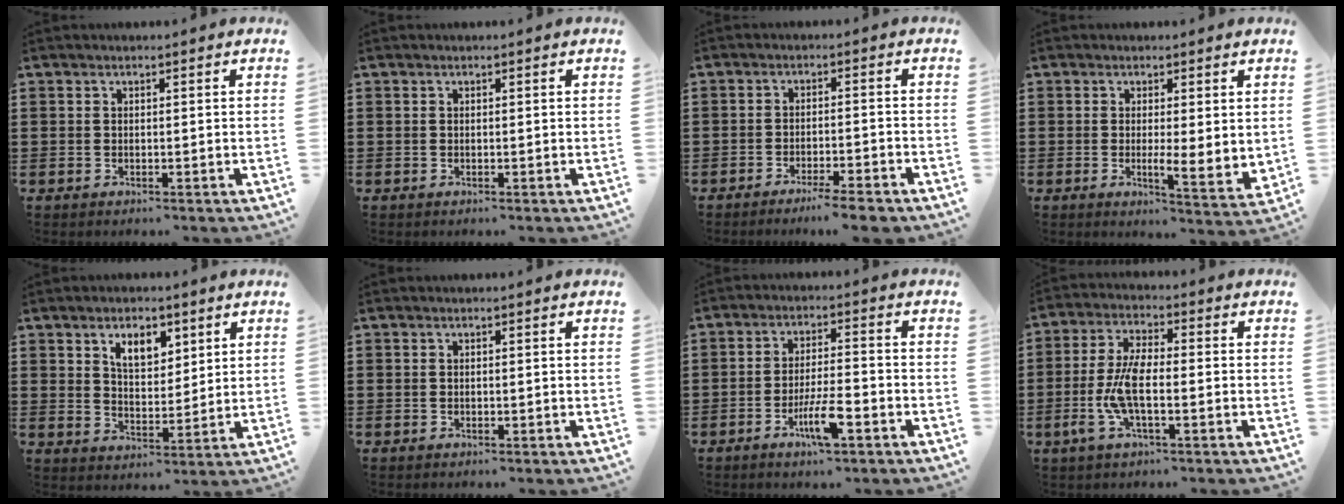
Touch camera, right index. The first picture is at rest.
{"total": 0.0}
{"total": 3.9, "force": [-3.4, -0.2, 1.9], "torque": [-0.032, -0.005, -0.065]}
{"total": 3.4, "force": [0.8, 1.2, 3.1], "torque": [-0.046, -0.006, 0.011]}
{"total": 5.3, "force": [3.2, 2.9, 3.0], "torque": [-0.056, 0.006, 0.055]}
{"total": 0.0}
{"total": 6.5, "force": [-3.3, 1.2, 5.5], "torque": [-0.108, -0.006, -0.060]}
{"total": 7.5, "force": [-1.8, 2.3, 6.9], "torque": [-0.159, -0.014, -0.038]}